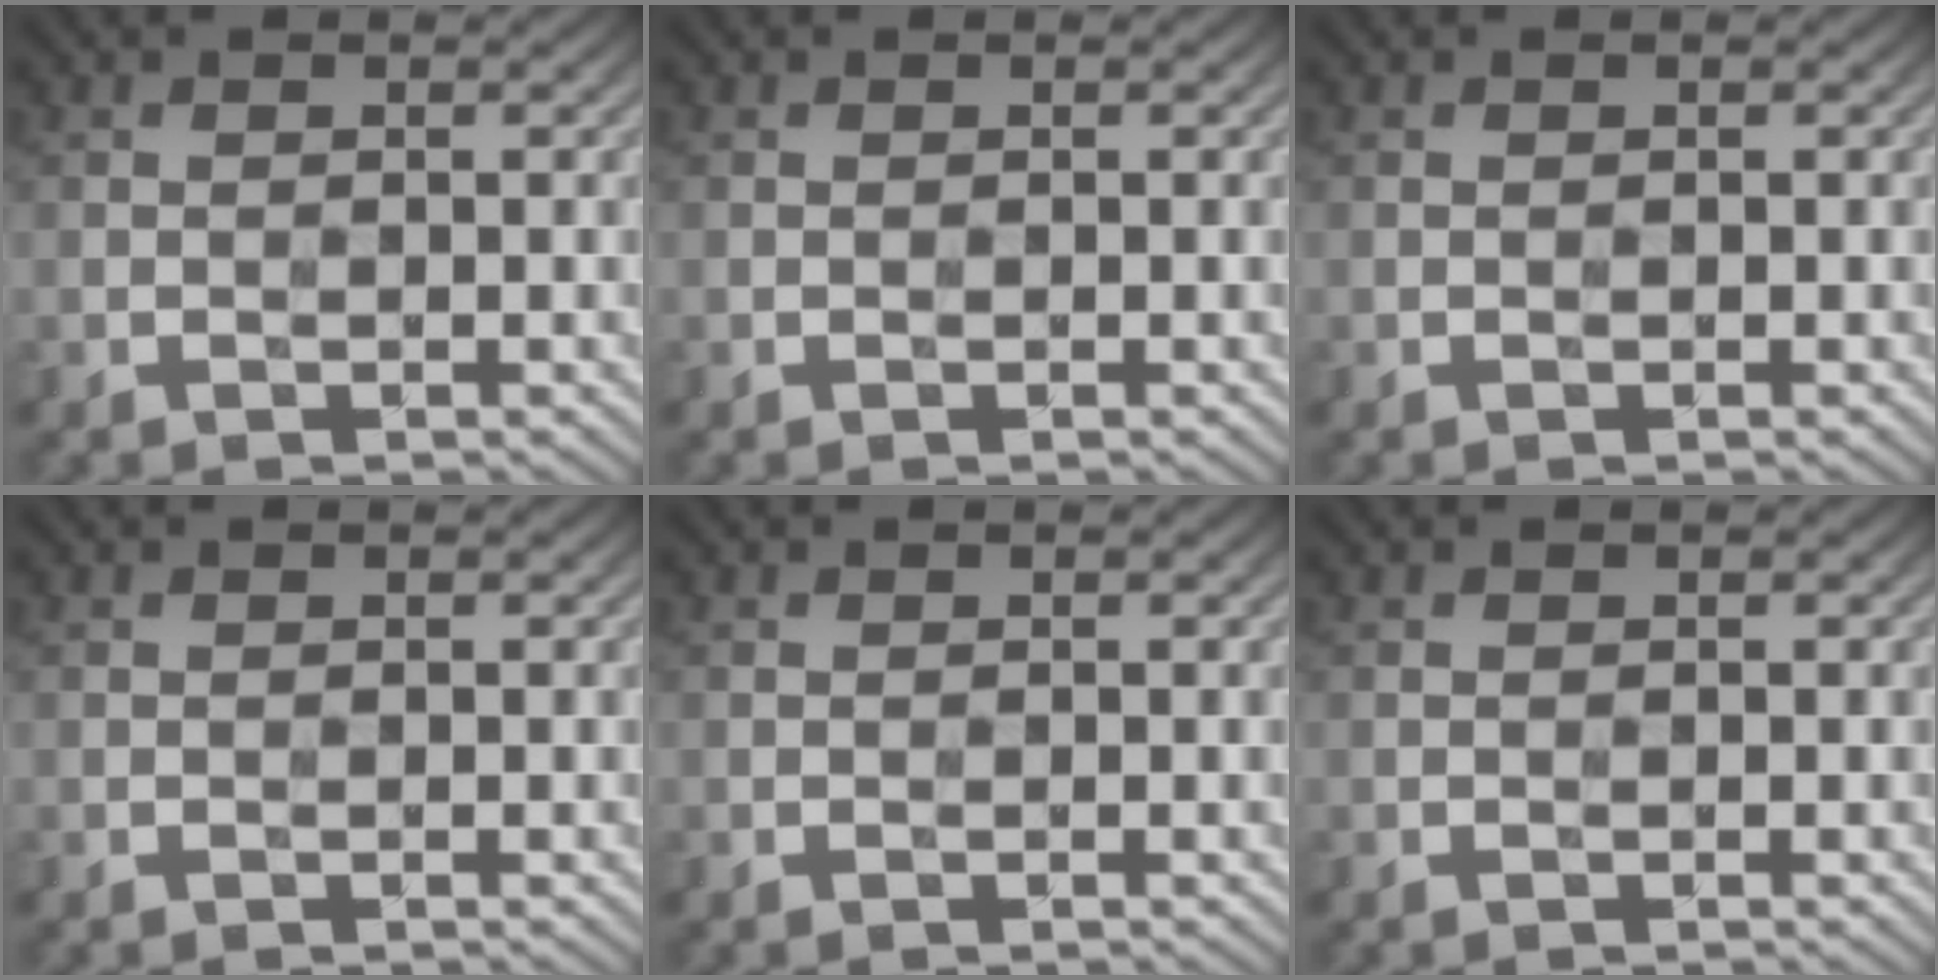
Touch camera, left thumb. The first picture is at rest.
{"total": 0.0}
{"total": 0.0}
{"total": 0.0}
{"total": 0.0}
{"total": 0.0}